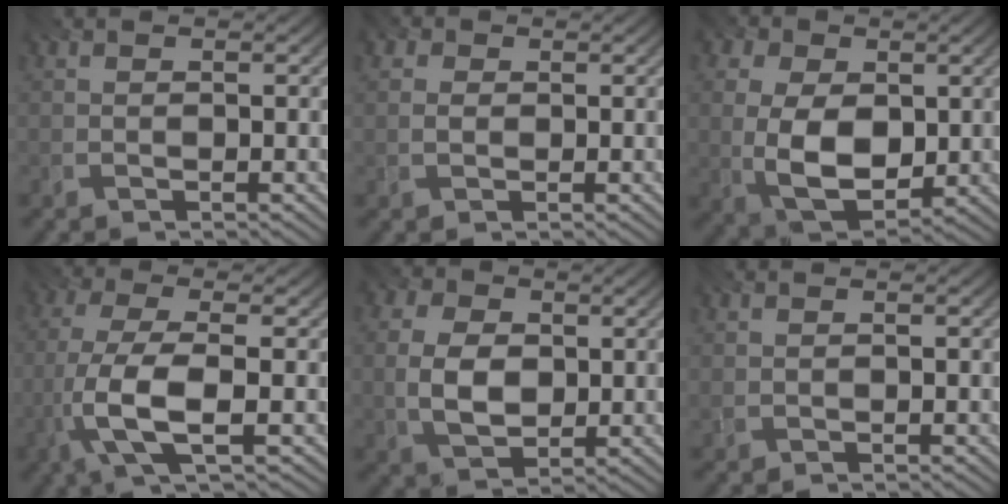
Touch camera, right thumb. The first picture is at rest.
{"total": 2.2, "force": [0.6, 1.8, 1.1], "torque": [-0.028, 0.003, 0.007]}
{"total": 10.7, "force": [0.3, 7.1, 8.0], "torque": [-0.181, -0.003, -0.007]}
{"total": 7.3, "force": [-2.8, 1.9, 6.5], "torque": [-0.143, 0.000, -0.065]}
{"total": 7.6, "force": [0.0, 5.2, 5.5], "torque": [-0.135, 0.002, -0.007]}
{"total": 0.7, "force": [0.6, 0.3, 0.4], "torque": [-0.009, -0.002, 0.010]}